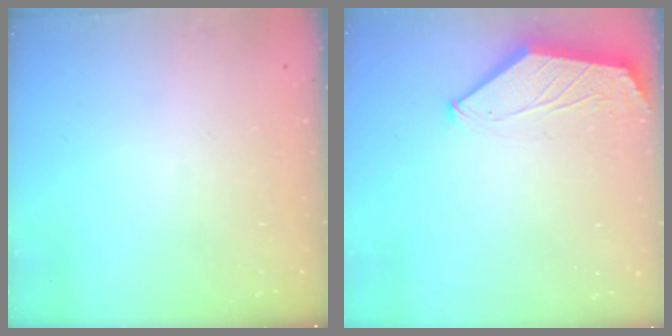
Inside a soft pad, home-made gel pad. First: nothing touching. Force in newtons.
{"total": 1.6, "press": 1.6, "slide": 0.3}